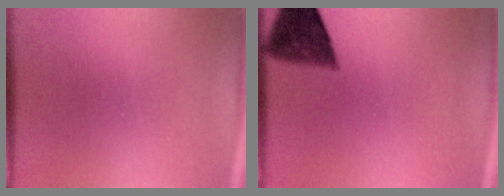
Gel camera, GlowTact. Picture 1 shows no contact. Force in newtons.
{"total": 5.4}